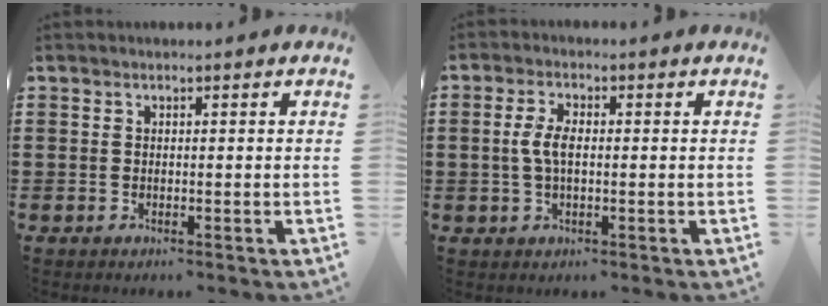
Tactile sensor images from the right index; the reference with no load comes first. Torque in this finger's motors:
{"motor_torque": [0.75, -0.09, 0.40, 0.10]}